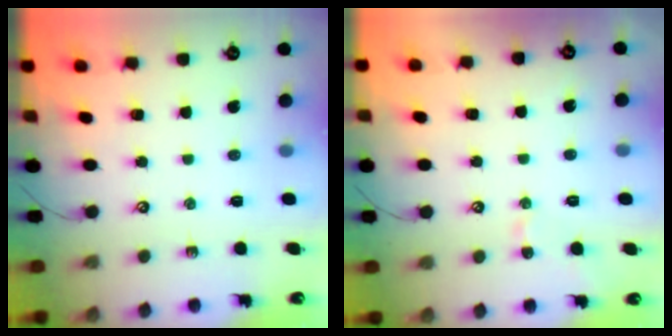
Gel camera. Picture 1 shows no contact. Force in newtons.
{"total": 2.5, "press": 2.4, "slide": 0.7}